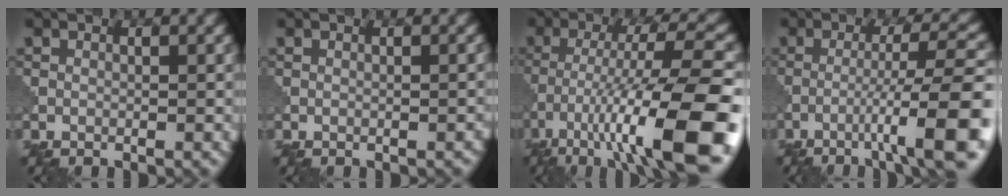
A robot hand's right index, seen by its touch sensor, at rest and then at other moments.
{"total": 0.6, "force": [-0.4, 0.2, 0.4], "torque": [0.000, 0.002, -0.007]}
{"total": 13.2, "force": [-6.2, 3.2, 11.2], "torque": [-0.182, 0.010, -0.096]}
{"total": 9.4, "force": [-3.7, 1.4, 8.6], "torque": [-0.119, 0.013, -0.056]}